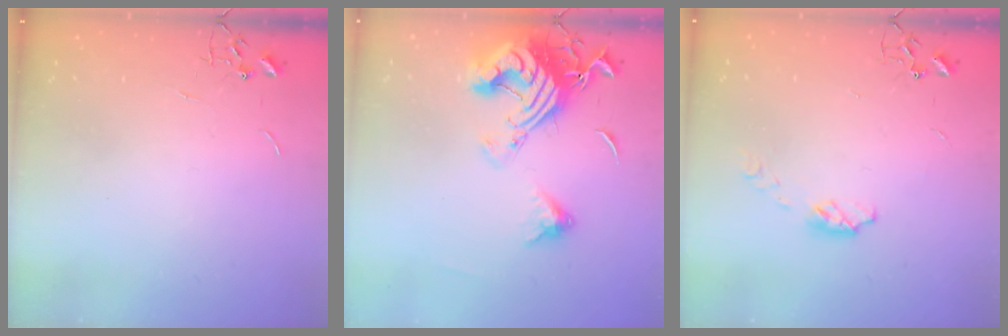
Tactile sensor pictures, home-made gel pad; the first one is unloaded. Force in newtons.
{"total": 18.1, "press": 18.0, "slide": 2.0}
{"total": 5.5, "press": 5.4, "slide": 0.8}